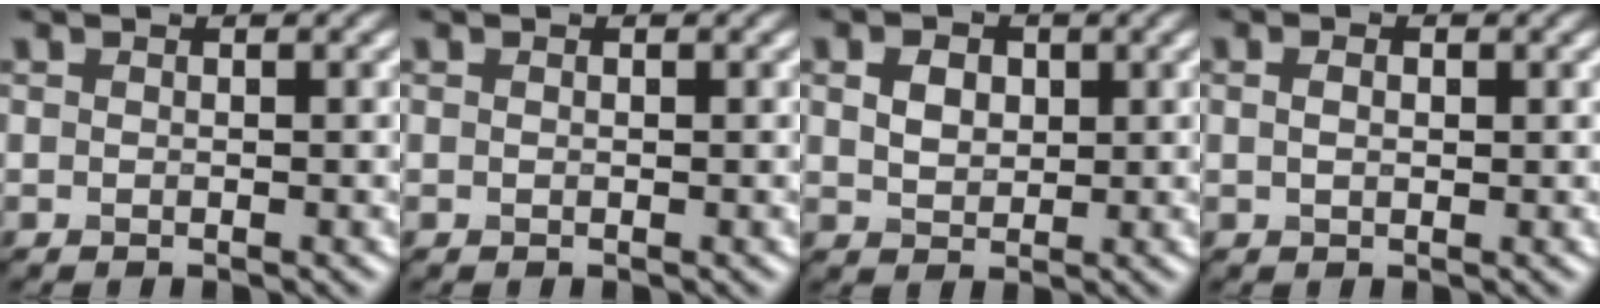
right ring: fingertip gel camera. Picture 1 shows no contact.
{"total": 0.0}
{"total": 2.5, "force": [0.8, 1.8, 1.5], "torque": [-0.032, 0.001, 0.014]}
{"total": 1.8, "force": [0.6, 1.2, 1.3], "torque": [-0.022, 0.006, -0.001]}